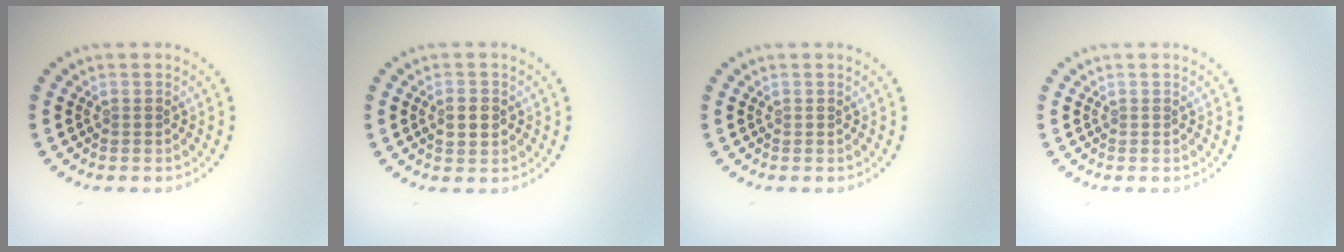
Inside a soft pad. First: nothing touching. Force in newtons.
{"total": 2.4, "press": 2.4, "slide": 0.1}
{"total": 0.0}
{"total": 0.0}